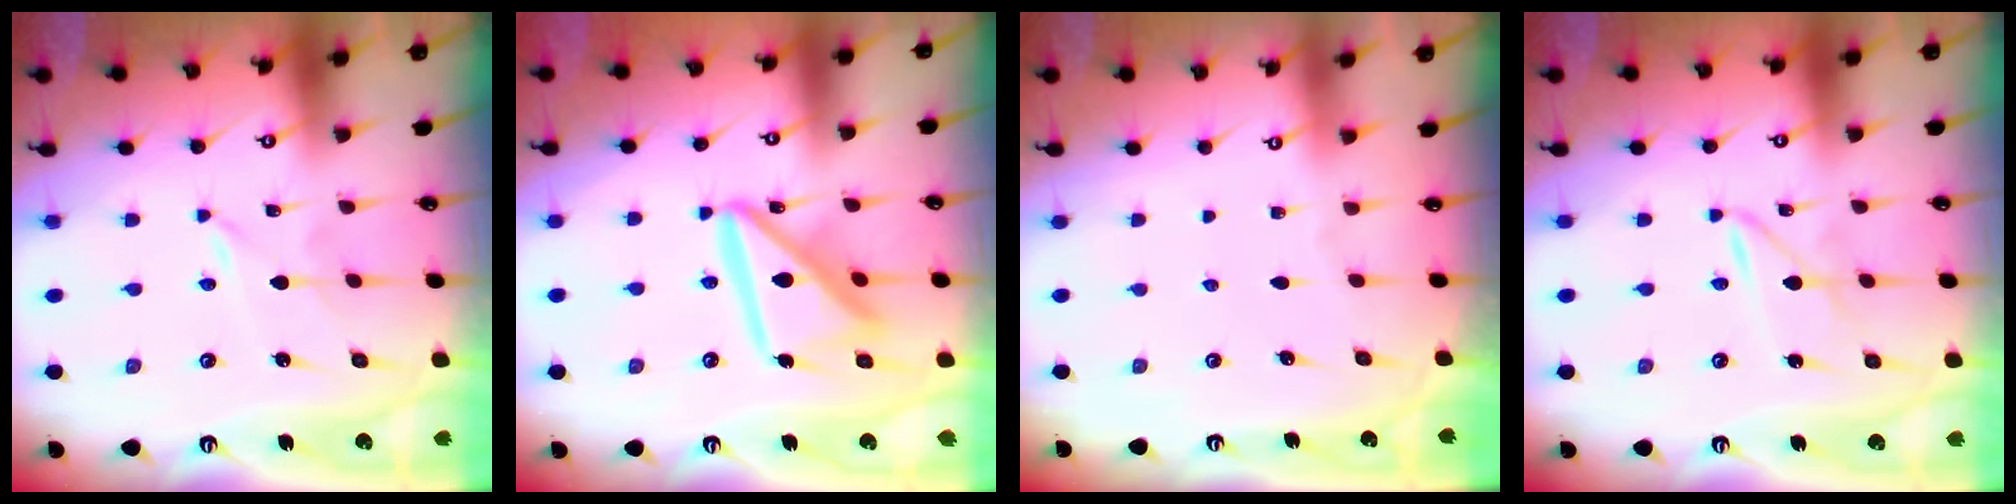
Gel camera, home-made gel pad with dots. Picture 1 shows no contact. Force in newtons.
{"total": 14.4, "press": 14.3, "slide": 1.3}
{"total": 0.0}
{"total": 2.2, "press": 2.1, "slide": 0.3}